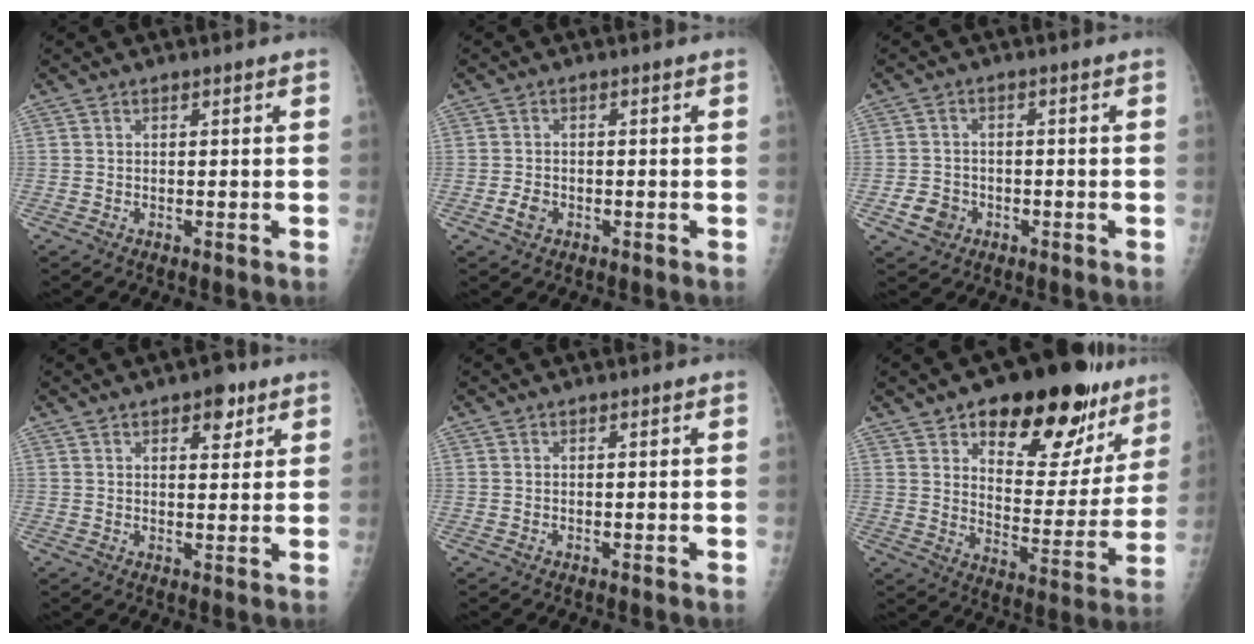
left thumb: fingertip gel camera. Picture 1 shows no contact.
{"total": 2.4, "force": [-1.0, 1.8, 1.3], "torque": [-0.019, 0.005, -0.017]}
{"total": 4.3, "force": [-1.7, 3.6, 1.5], "torque": [-0.012, 0.011, -0.026]}
{"total": 5.0, "force": [2.8, 2.5, 3.2], "torque": [-0.025, -0.012, 0.035]}
{"total": 0.0}
{"total": 23.3, "force": [14.4, 11.3, 14.5], "torque": [-0.138, -0.060, 0.209]}